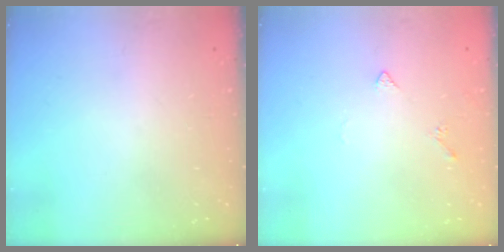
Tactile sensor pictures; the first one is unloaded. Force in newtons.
{"total": 3.2, "press": 3.2, "slide": 0.6}